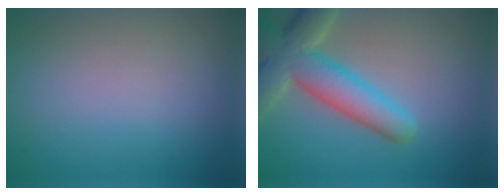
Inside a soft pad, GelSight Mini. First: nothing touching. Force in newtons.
{"total": 7.7, "press": 7.7, "slide": 0.7}